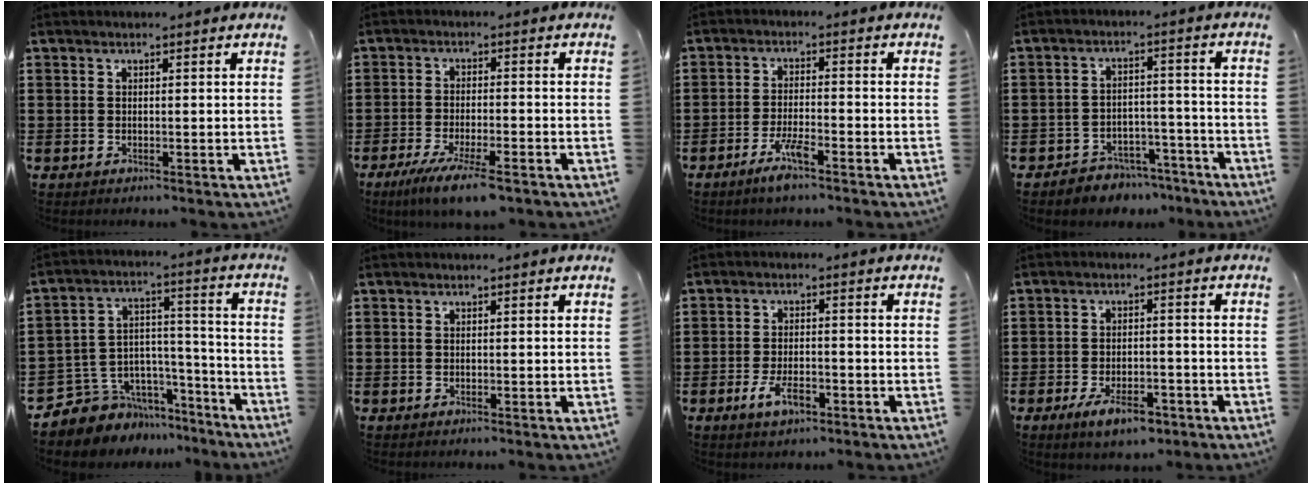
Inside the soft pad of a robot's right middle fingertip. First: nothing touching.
{"total": 6.4, "force": [-4.7, 0.8, 4.3], "torque": [-0.085, -0.016, -0.085]}
{"total": 4.3, "force": [-2.8, 0.5, 3.2], "torque": [-0.065, -0.001, -0.054]}
{"total": 4.6, "force": [-4.4, 1.3, 0.1], "torque": [-0.007, 0.011, -0.091]}
{"total": 7.0, "force": [-5.5, 4.4, -0.2], "torque": [-0.016, 0.004, -0.103]}
{"total": 0.0}
{"total": 4.7, "force": [-2.4, 2.1, 3.5], "torque": [-0.062, -0.003, -0.050]}
{"total": 5.4, "force": [-3.7, 2.1, 3.4], "torque": [-0.064, 0.004, -0.069]}